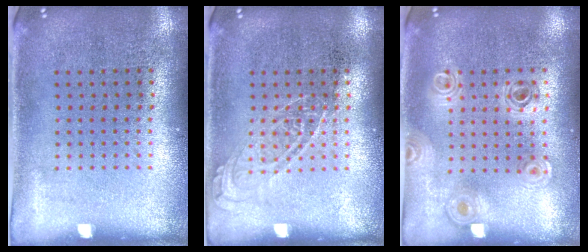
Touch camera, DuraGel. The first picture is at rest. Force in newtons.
{"total": 1.6, "press": 1.5, "slide": 0.3}
{"total": 0.9, "press": 0.9, "slide": 0.1}